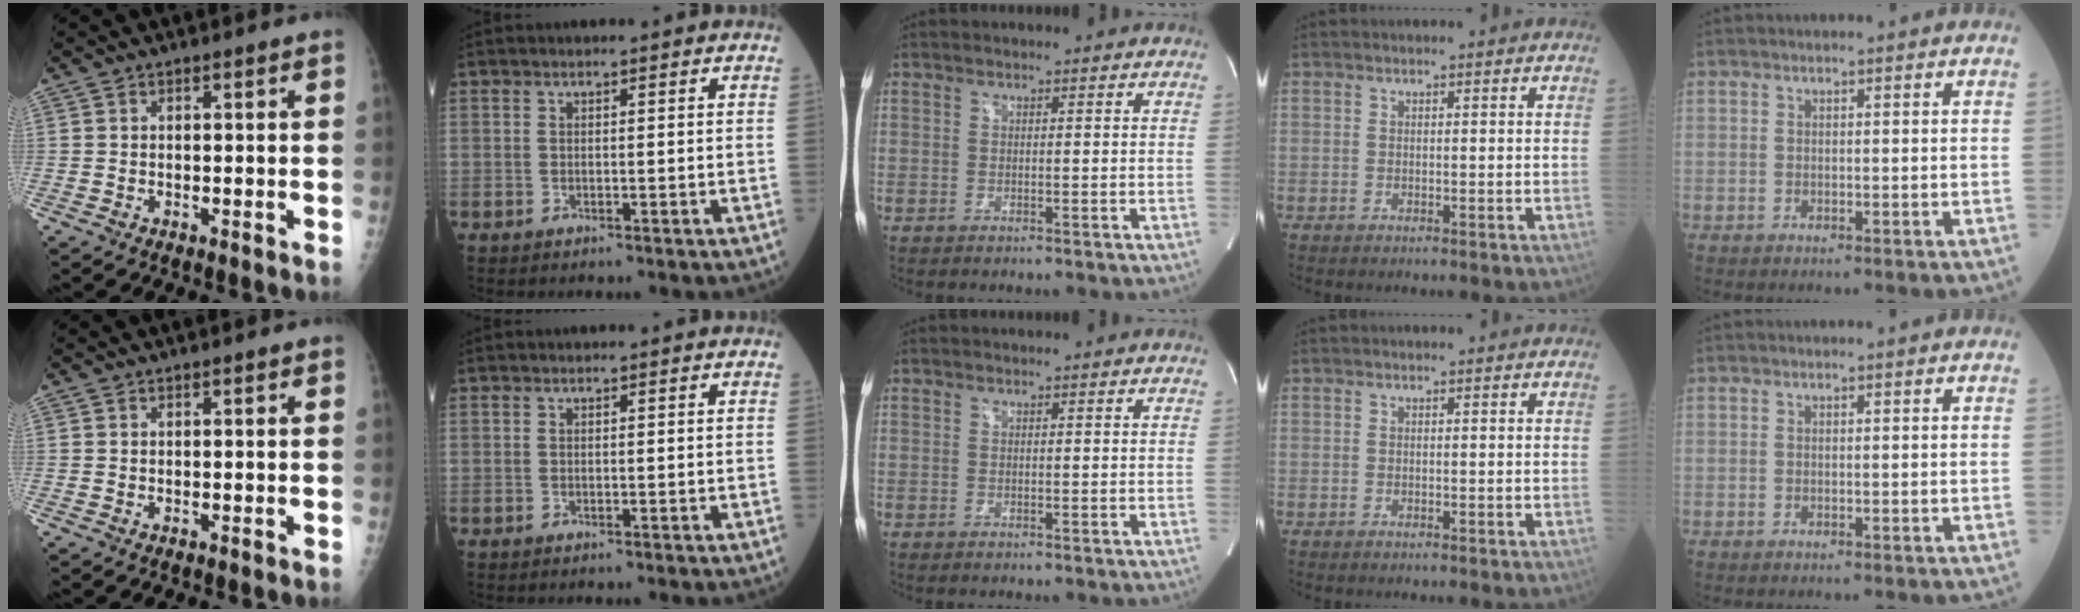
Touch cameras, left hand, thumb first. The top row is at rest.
{}